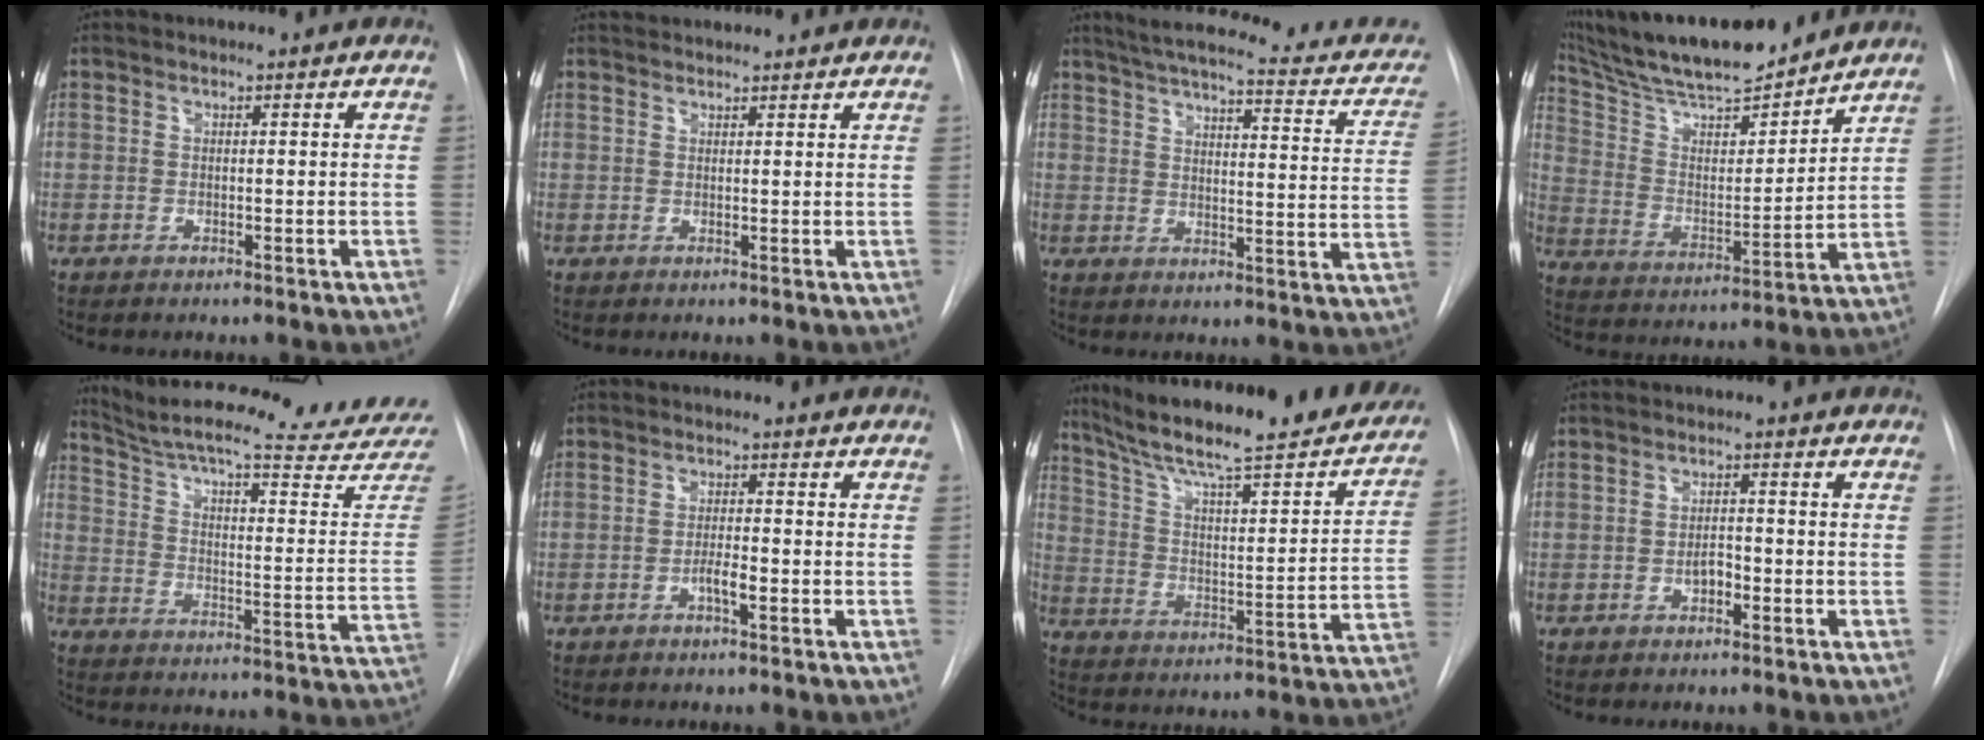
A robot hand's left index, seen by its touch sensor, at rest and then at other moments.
{"total": 5.8, "force": [5.6, 0.7, 1.3], "torque": [-0.015, 0.037, 0.072]}
{"total": 24.4, "force": [21.1, 4.5, 11.5], "torque": [-0.165, -0.026, 0.252]}
{"total": 20.4, "force": [18.1, 2.7, 9.1], "torque": [-0.163, 0.011, 0.302]}
{"total": 28.3, "force": [26.1, 2.0, 10.9], "torque": [-0.169, -0.091, 0.334]}
{"total": 2.1, "force": [-1.0, 0.2, 1.9], "torque": [-0.032, 0.001, -0.020]}
{"total": 30.2, "force": [25.0, 4.5, 16.3], "torque": [-0.249, -0.038, 0.337]}
{"total": 1.9, "force": [-0.9, 1.0, 1.4], "torque": [-0.021, 0.005, -0.015]}